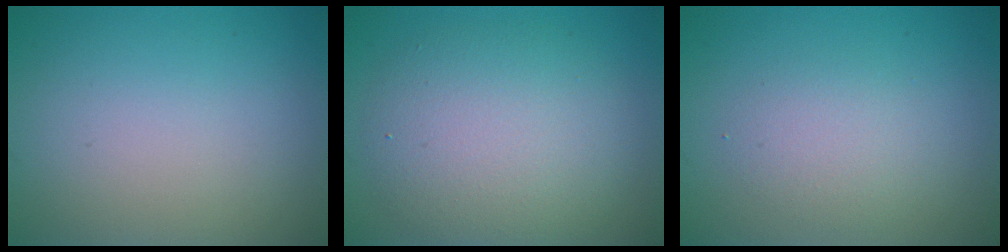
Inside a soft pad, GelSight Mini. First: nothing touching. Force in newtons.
{"total": 6.4, "press": 6.4, "slide": 0.5}
{"total": 2.2, "press": 2.2, "slide": 0.2}